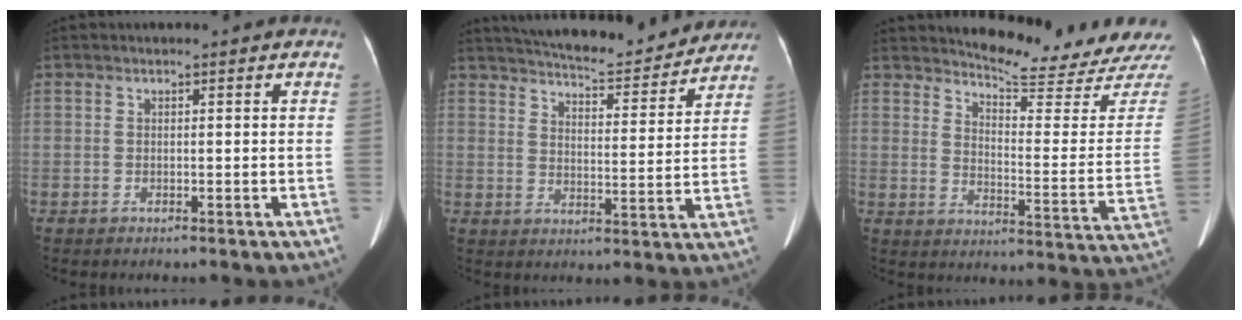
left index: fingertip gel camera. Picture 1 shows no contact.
{"total": 17.0, "force": [15.7, 2.9, 5.8], "torque": [-0.089, -0.004, 0.210]}
{"total": 16.7, "force": [16.3, -1.0, 3.7], "torque": [-0.062, -0.123, 0.197]}